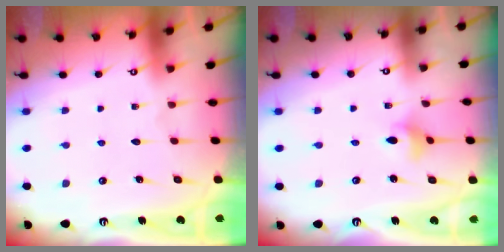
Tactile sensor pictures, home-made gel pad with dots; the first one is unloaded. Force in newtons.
{"total": 3.2, "press": 3.2, "slide": 0.4}